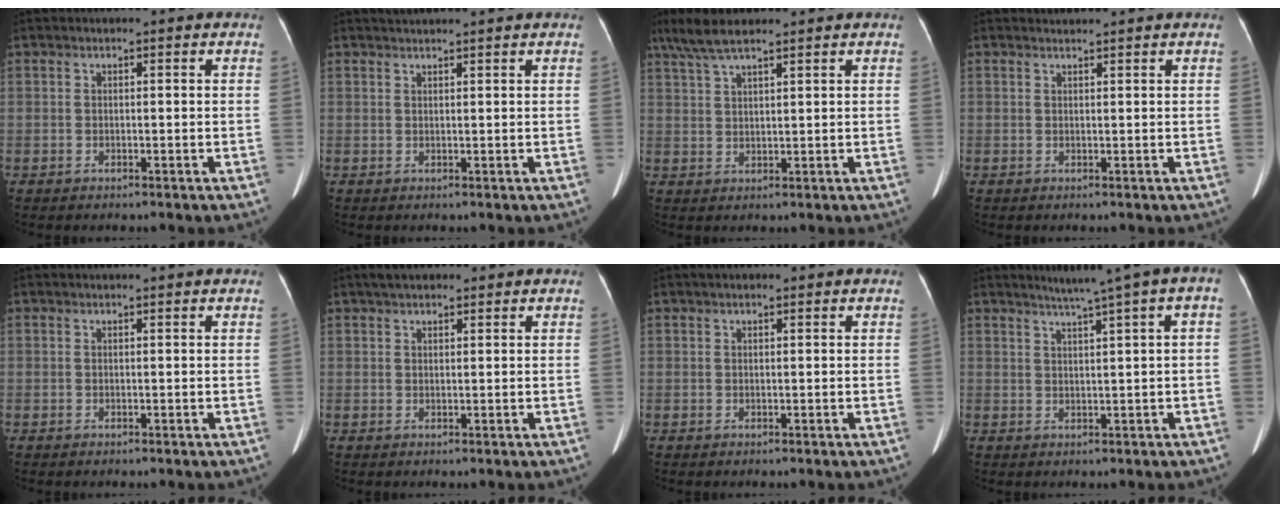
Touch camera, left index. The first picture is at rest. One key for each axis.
{"total": 2.9, "fx": 2.6, "fy": -0.8, "fz": 1.0, "tx": -0.010, "ty": 0.023, "tz": 0.048}
{"total": 6.8, "fx": 5.3, "fy": 1.0, "fz": 4.1, "tx": -0.086, "ty": 0.025, "tz": 0.100}
{"total": 0.8, "fx": 0.7, "fy": -0.2, "fz": -0.3, "tx": -0.005, "ty": 0.005, "tz": 0.016}
{"total": 2.0, "fx": 1.9, "fy": -0.1, "fz": 0.6, "tx": -0.008, "ty": 0.017, "tz": 0.026}
{"total": 4.0, "fx": 3.2, "fy": 1.4, "fz": 1.9, "tx": -0.034, "ty": 0.025, "tz": 0.051}
{"total": 1.7, "fx": 1.3, "fy": 0.6, "fz": 1.0, "tx": -0.016, "ty": 0.020, "tz": 0.018}
{"total": 7.0, "fx": 3.5, "fy": -0.5, "fz": 6.0, "tx": -0.083, "ty": 0.025, "tz": 0.049}